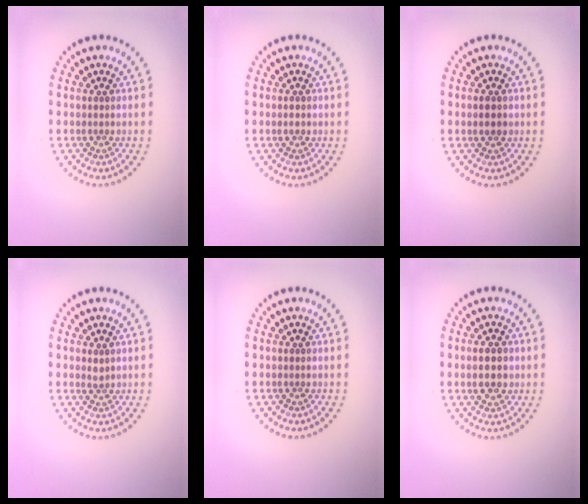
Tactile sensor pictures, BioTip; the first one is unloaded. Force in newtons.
{"total": 0.9, "press": 0.9, "slide": 0.0}
{"total": 1.2, "press": 1.2, "slide": 0.0}
{"total": 0.8, "press": 0.5, "slide": 0.5}
{"total": 0.0}
{"total": 3.0, "press": 3.0, "slide": 0.1}